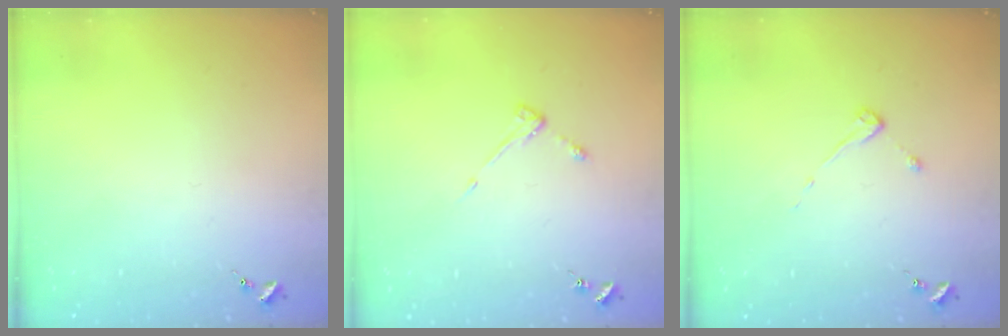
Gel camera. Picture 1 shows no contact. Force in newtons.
{"total": 3.2, "press": 3.1, "slide": 0.5}
{"total": 2.6, "press": 2.5, "slide": 0.4}